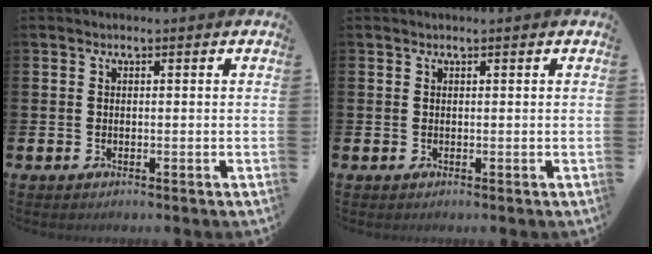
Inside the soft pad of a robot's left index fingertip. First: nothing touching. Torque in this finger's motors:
{"motor_torque": [0.17, -0.95, -0.33, 0.00]}